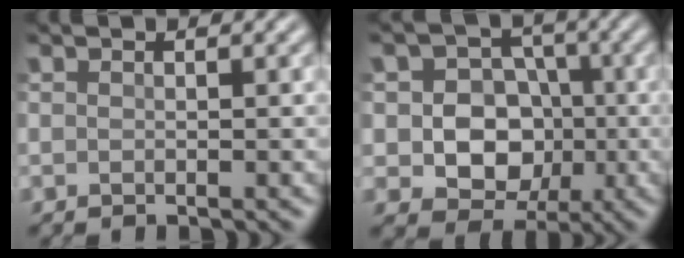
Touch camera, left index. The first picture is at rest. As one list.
[{"total": 7.3, "force": [-0.7, 6.4, 3.5], "torque": [-0.042, 0.008, -0.027]}]